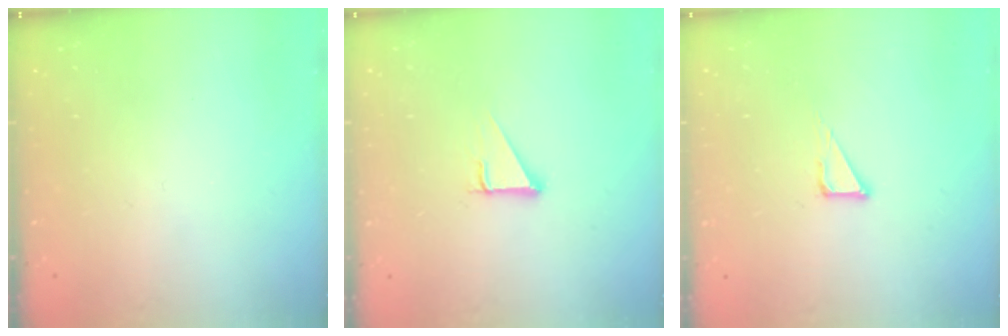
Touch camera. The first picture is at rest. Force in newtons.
{"total": 2.7, "press": 2.7, "slide": 0.0}
{"total": 3.3, "press": 3.3, "slide": 0.2}